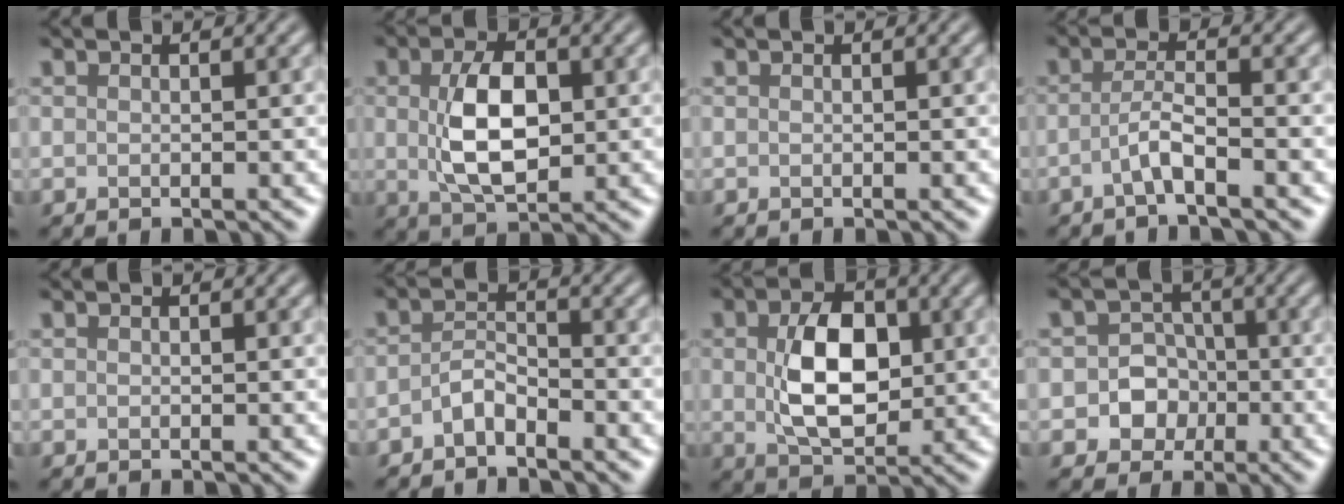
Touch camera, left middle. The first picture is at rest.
{"total": 6.2, "force": [0.4, 3.5, 5.1], "torque": [-0.106, 0.002, 0.012]}
{"total": 0.0}
{"total": 2.3, "force": [-1.2, 0.2, 2.0], "torque": [-0.041, 0.007, -0.029]}
{"total": 0.0}
{"total": 2.0, "force": [-1.5, 0.8, 1.1], "torque": [-0.024, 0.008, -0.032]}
{"total": 7.1, "force": [0.5, 4.5, 5.5], "torque": [-0.104, -0.002, 0.012]}
{"total": 3.9, "force": [-0.8, 3.6, 1.3], "torque": [0.007, 0.004, -0.032]}